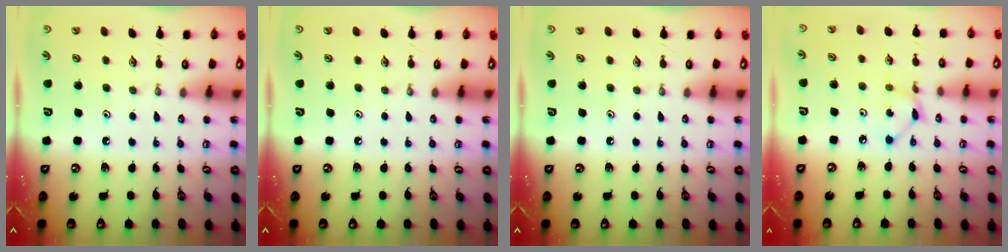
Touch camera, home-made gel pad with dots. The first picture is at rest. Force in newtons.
{"total": 0.0}
{"total": 0.0}
{"total": 3.6, "press": 3.6, "slide": 0.1}